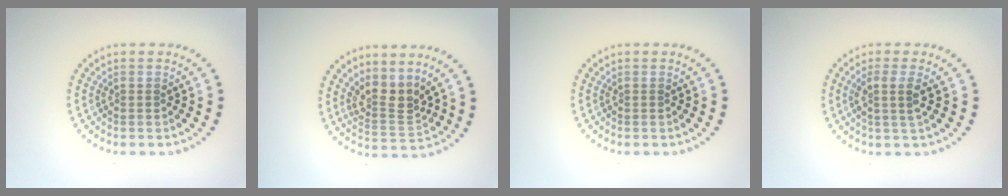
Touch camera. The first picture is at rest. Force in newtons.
{"total": 3.0, "press": 2.3, "slide": 2.0}
{"total": 0.0}
{"total": 2.2, "press": 1.7, "slide": 1.3}